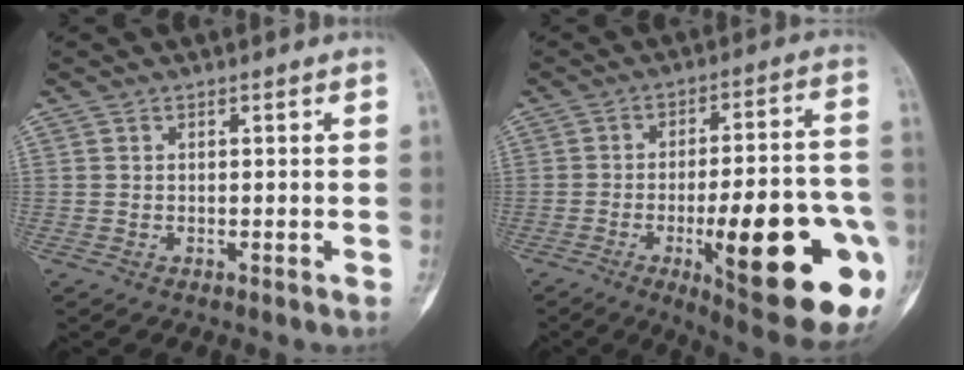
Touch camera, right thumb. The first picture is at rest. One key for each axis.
{"total": 25.6, "fx": -8.1, "fy": 7.3, "fz": 23.2, "tx": -0.263, "ty": 0.010, "tz": -0.092}